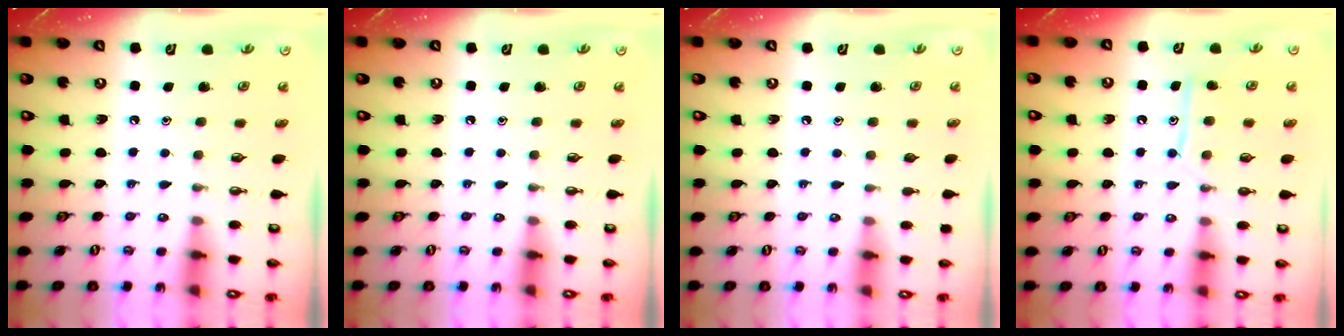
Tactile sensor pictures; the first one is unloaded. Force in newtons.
{"total": 0.0}
{"total": 0.0}
{"total": 10.2, "press": 10.2, "slide": 0.8}